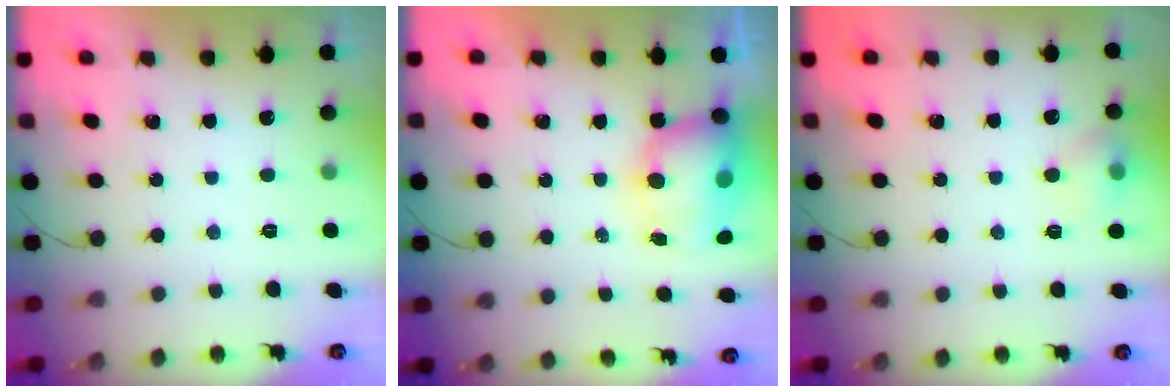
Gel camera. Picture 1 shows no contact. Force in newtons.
{"total": 9.9, "press": 9.7, "slide": 2.0}
{"total": 6.8, "press": 6.7, "slide": 1.2}